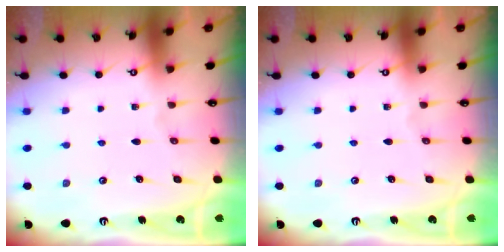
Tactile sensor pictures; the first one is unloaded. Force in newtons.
{"total": 0.0}